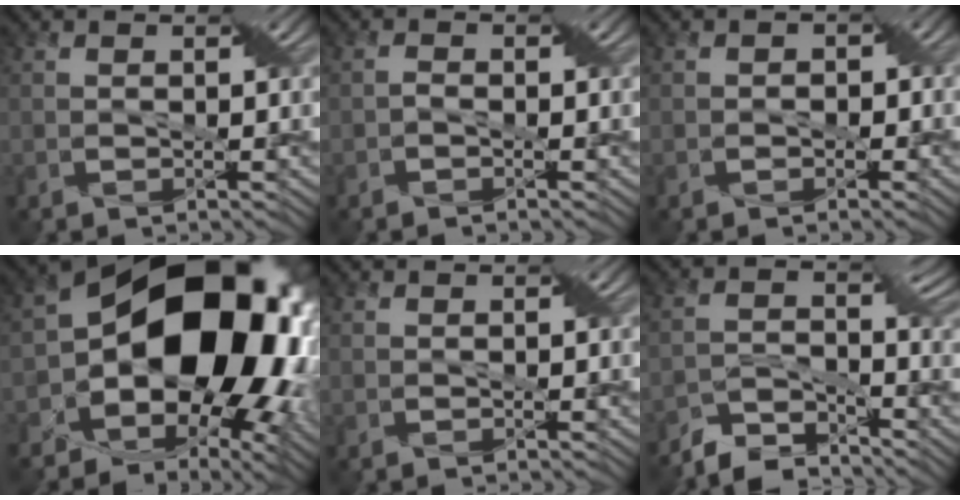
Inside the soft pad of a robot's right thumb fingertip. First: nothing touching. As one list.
[{"total": 0.6, "force": [-0.4, -0.3, 0.2], "torque": [-0.007, 0.004, -0.011]}, {"total": 2.4, "force": [-0.8, 2.1, 0.8], "torque": [-0.004, 0.007, -0.021]}, {"total": 16.7, "force": [0.4, 11.6, 12.1], "torque": [-0.202, -0.019, 0.035]}, {"total": 0.0}, {"total": 5.5, "force": [-5.1, 1.4, 1.5], "torque": [-0.047, -0.009, -0.098]}]